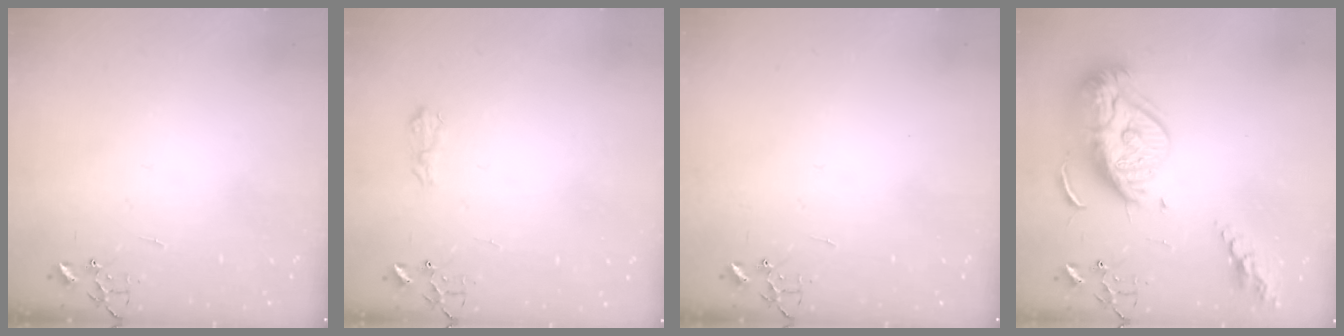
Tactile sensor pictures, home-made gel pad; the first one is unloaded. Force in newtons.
{"total": 7.0, "press": 6.9, "slide": 0.9}
{"total": 0.0}
{"total": 18.4, "press": 18.3, "slide": 1.7}